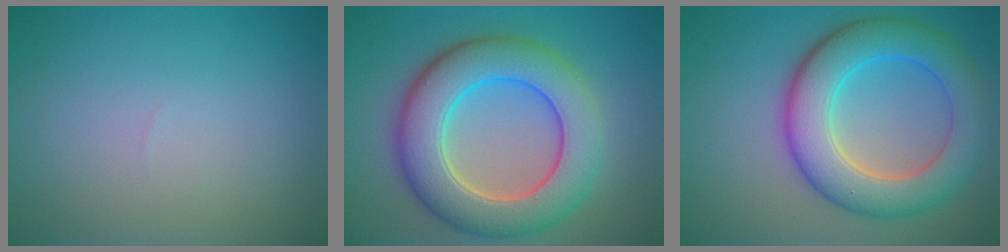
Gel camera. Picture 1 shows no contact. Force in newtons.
{"total": 9.5, "press": 9.5, "slide": 0.3}
{"total": 8.3, "press": 8.3, "slide": 0.1}